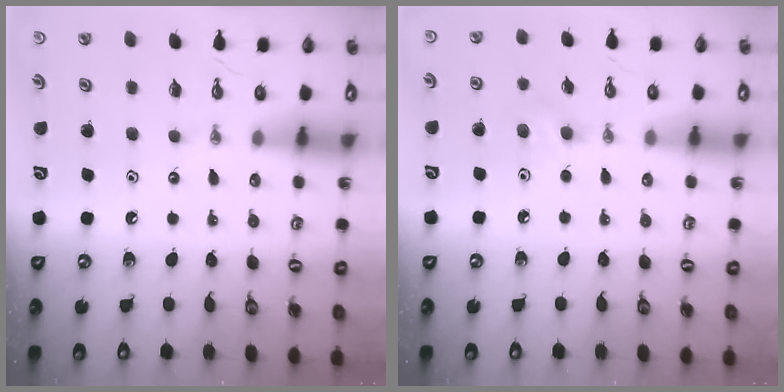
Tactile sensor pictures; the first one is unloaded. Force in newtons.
{"total": 7.2, "press": 6.2, "slide": 3.7}